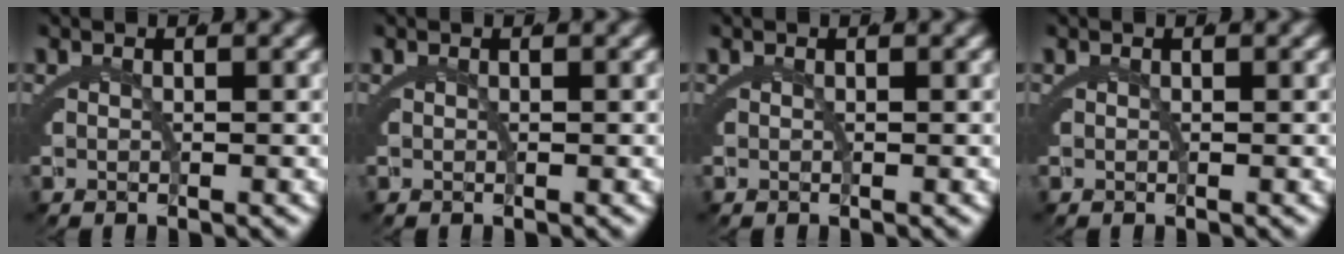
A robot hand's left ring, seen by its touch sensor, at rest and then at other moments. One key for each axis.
{"total": 0.0}
{"total": 0.6, "fx": -0.4, "fy": 0.5, "fz": 0.1, "tx": -0.007, "ty": -0.003, "tz": -0.007}
{"total": 0.0}